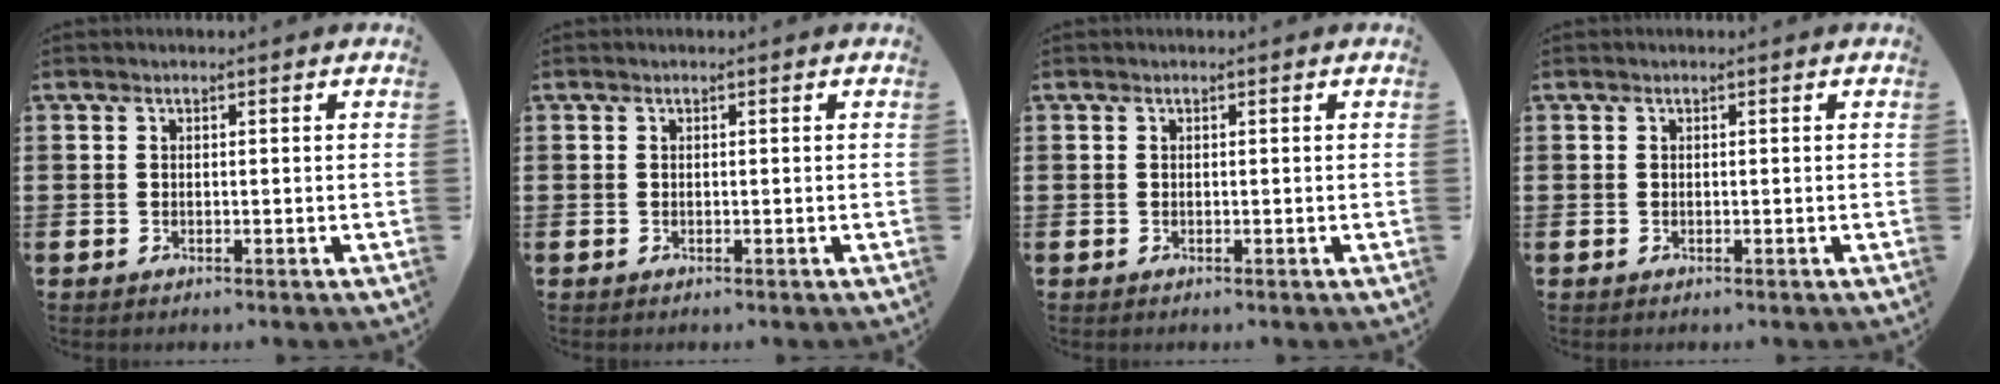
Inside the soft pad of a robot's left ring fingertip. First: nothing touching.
{"total": 0.0}
{"total": 0.0}
{"total": 0.0}